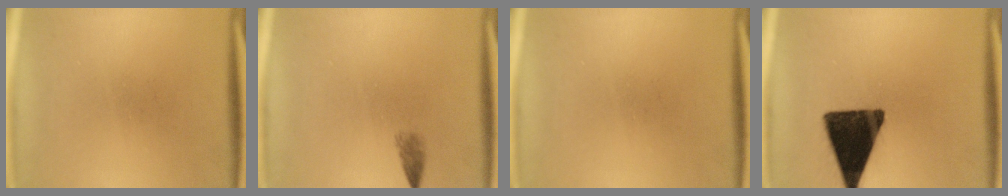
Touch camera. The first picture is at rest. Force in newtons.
{"total": 1.3}
{"total": 0.0}
{"total": 16.0}